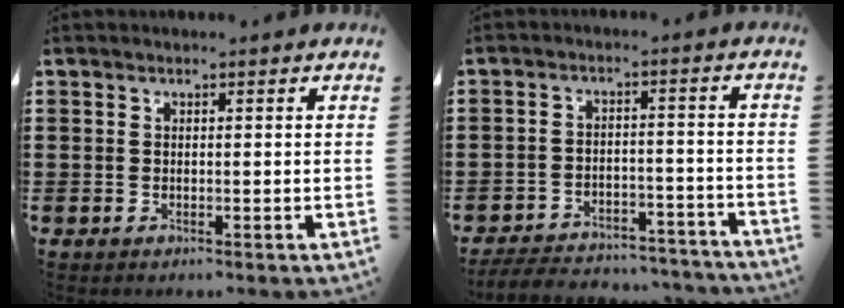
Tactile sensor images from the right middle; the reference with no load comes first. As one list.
[{"total": 5.9, "force": [-5.8, 0.7, 1.0], "torque": [-0.023, 0.007, -0.116]}]